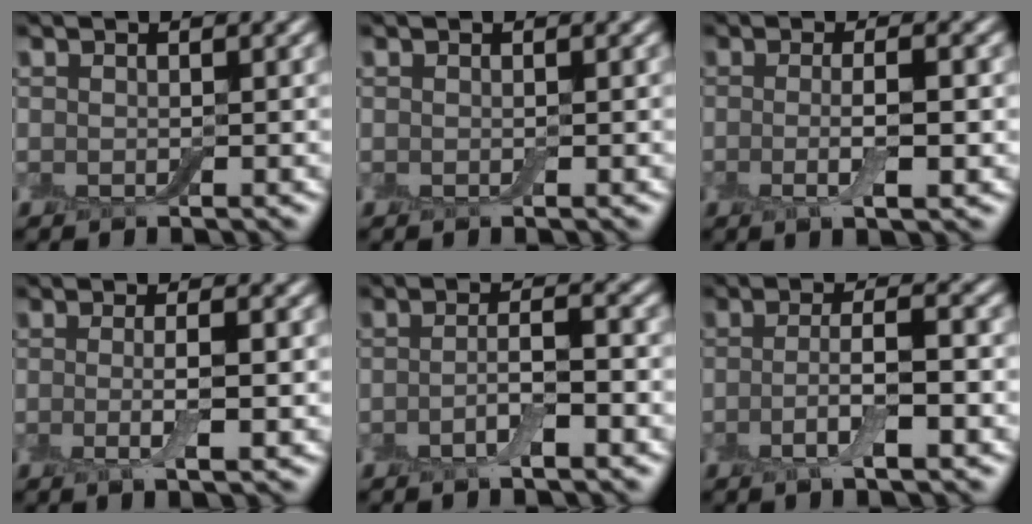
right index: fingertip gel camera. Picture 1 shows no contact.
{"total": 0.0}
{"total": 3.4, "force": [-0.4, 0.7, 3.3], "torque": [-0.060, -0.008, -0.007]}
{"total": 3.0, "force": [-0.3, 0.6, 2.9], "torque": [-0.055, -0.009, -0.006]}
{"total": 2.7, "force": [-1.1, 0.5, 2.4], "torque": [-0.045, 0.006, -0.026]}
{"total": 4.0, "force": [-1.2, 0.8, 3.7], "torque": [-0.068, 0.003, -0.027]}